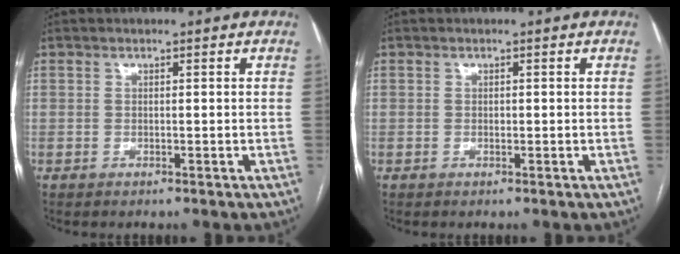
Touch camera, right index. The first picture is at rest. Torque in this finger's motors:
{"motor_torque": [0.19, -0.05, 0.07, 0.02]}